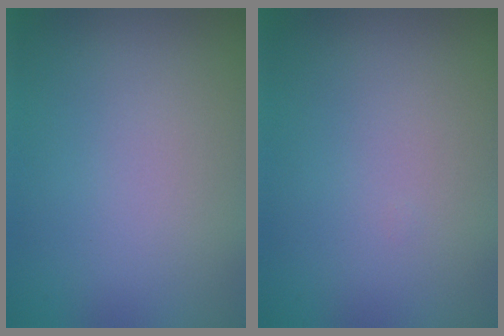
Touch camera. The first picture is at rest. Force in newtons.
{"total": 0.0}